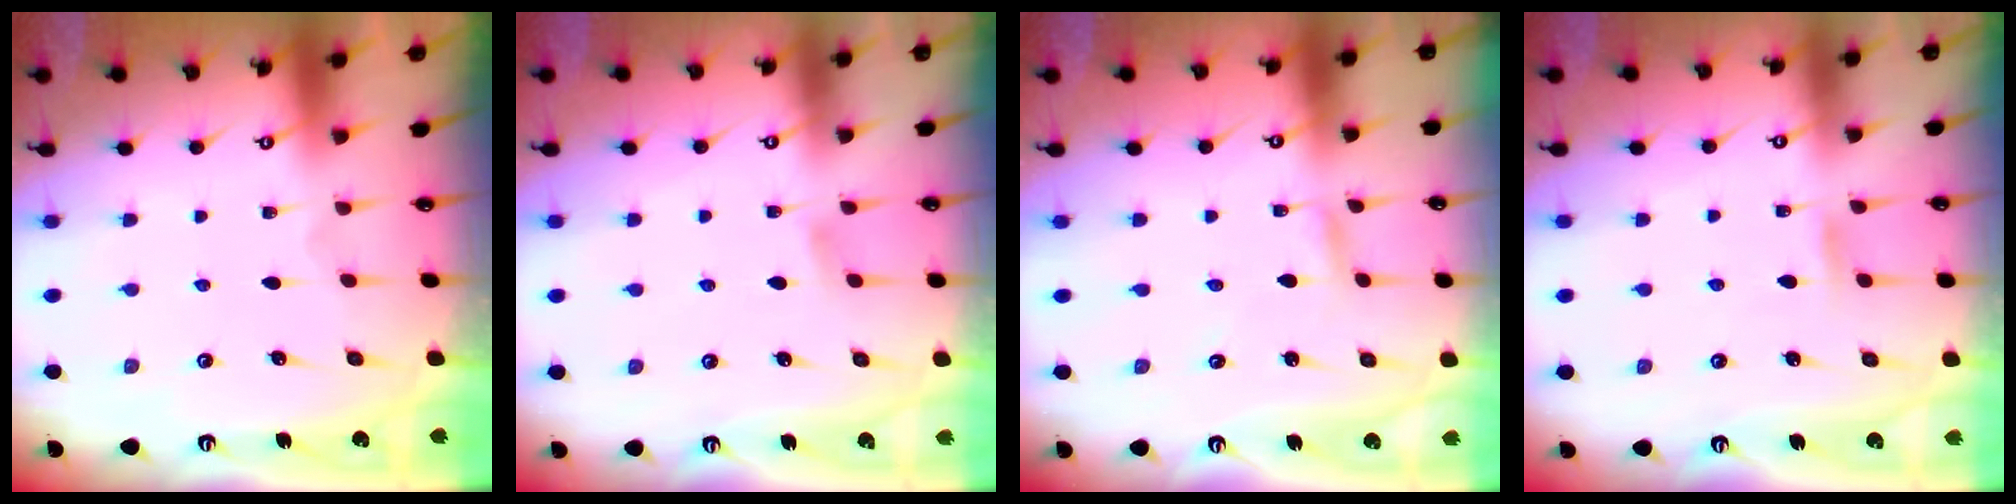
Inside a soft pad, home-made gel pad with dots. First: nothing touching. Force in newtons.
{"total": 3.3, "press": 3.2, "slide": 0.5}
{"total": 2.5, "press": 2.5, "slide": 0.2}
{"total": 5.0, "press": 4.9, "slide": 0.6}